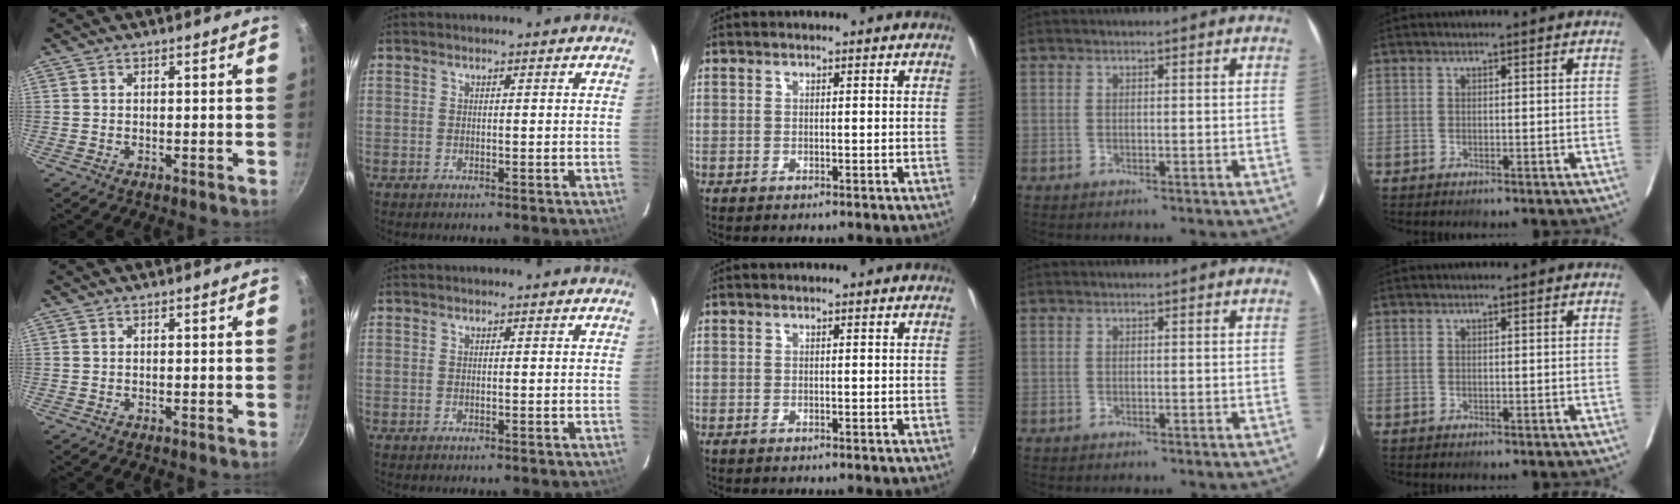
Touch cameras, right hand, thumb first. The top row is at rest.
{}